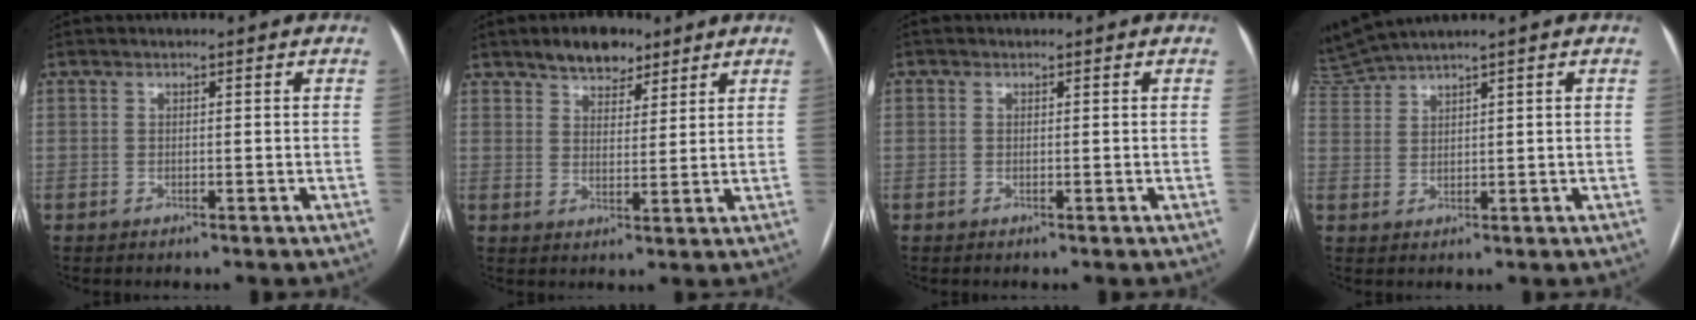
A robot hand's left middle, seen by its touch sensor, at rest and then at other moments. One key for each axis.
{"total": 6.4, "fx": 4.8, "fy": 2.9, "fz": 3.0, "tx": -0.047, "ty": 0.008, "tz": 0.081}
{"total": 1.6, "fx": -0.9, "fy": -1.1, "fz": -0.8, "tx": 0.009, "ty": -0.009, "tz": -0.014}
{"total": 4.0, "fx": 3.7, "fy": -1.3, "fz": 0.8, "tx": -0.037, "ty": 0.004, "tz": 0.089}